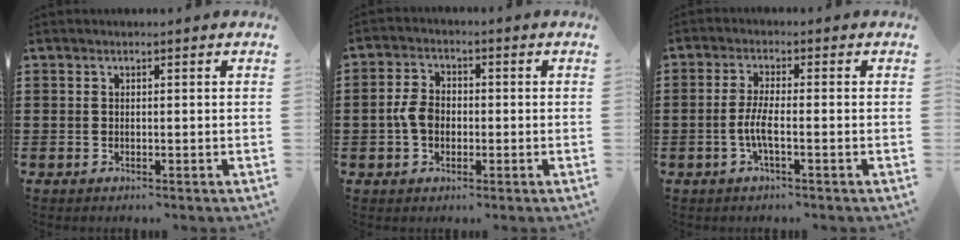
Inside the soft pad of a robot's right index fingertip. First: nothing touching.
{"total": 4.3, "force": [-0.9, 3.0, 3.0], "torque": [-0.071, 0.002, -0.020]}
{"total": 3.8, "force": [-1.2, 0.6, 3.6], "torque": [-0.084, -0.006, -0.030]}